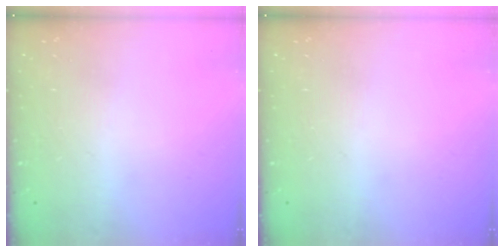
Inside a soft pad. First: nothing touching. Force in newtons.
{"total": 0.0}